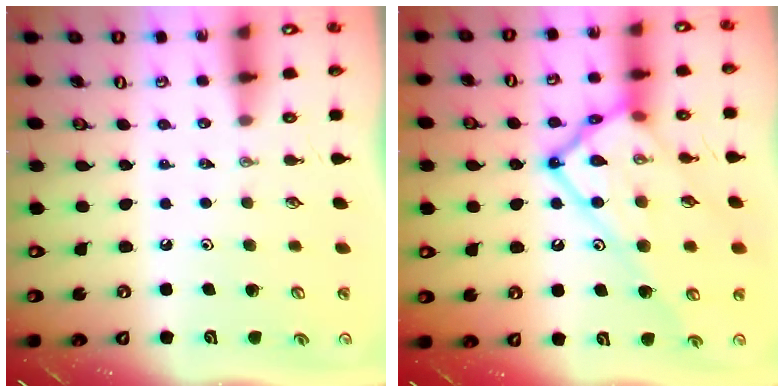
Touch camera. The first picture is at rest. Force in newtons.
{"total": 22.6, "press": 22.5, "slide": 2.2}